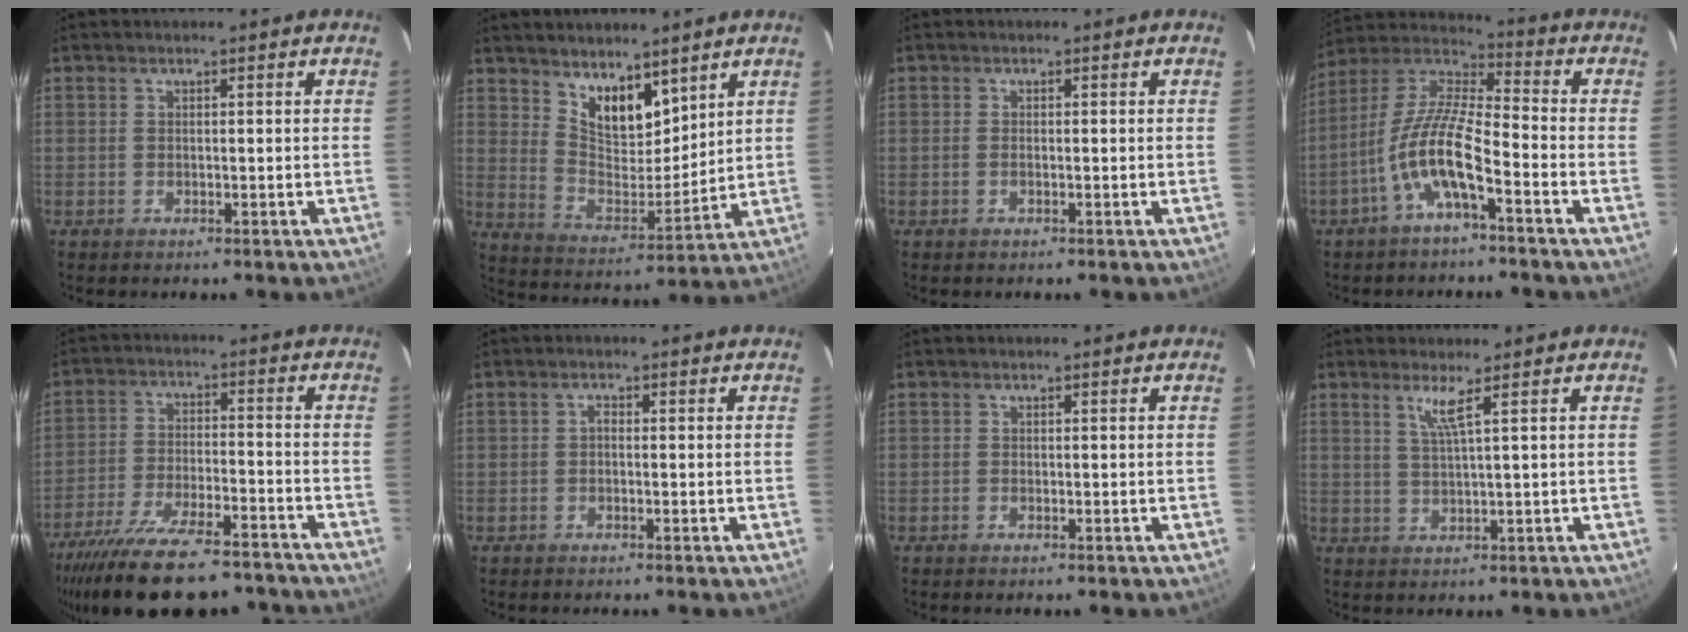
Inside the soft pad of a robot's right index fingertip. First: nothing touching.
{"total": 10.7, "force": [7.5, 5.0, 5.7], "torque": [-0.091, -0.005, 0.145]}
{"total": 0.6, "force": [-0.2, 0.3, 0.5], "torque": [-0.013, 0.000, -0.005]}
{"total": 11.5, "force": [-5.3, 2.3, 9.9], "torque": [-0.208, 0.006, -0.104]}
{"total": 24.7, "force": [-20.7, 6.7, 11.7], "torque": [-0.227, -0.035, -0.305]}
{"total": 0.7, "force": [-0.3, 0.5, 0.5], "torque": [-0.008, 0.005, -0.007]}
{"total": 0.0}
{"total": 3.2, "force": [1.8, -0.9, 2.5], "torque": [-0.046, -0.008, 0.035]}